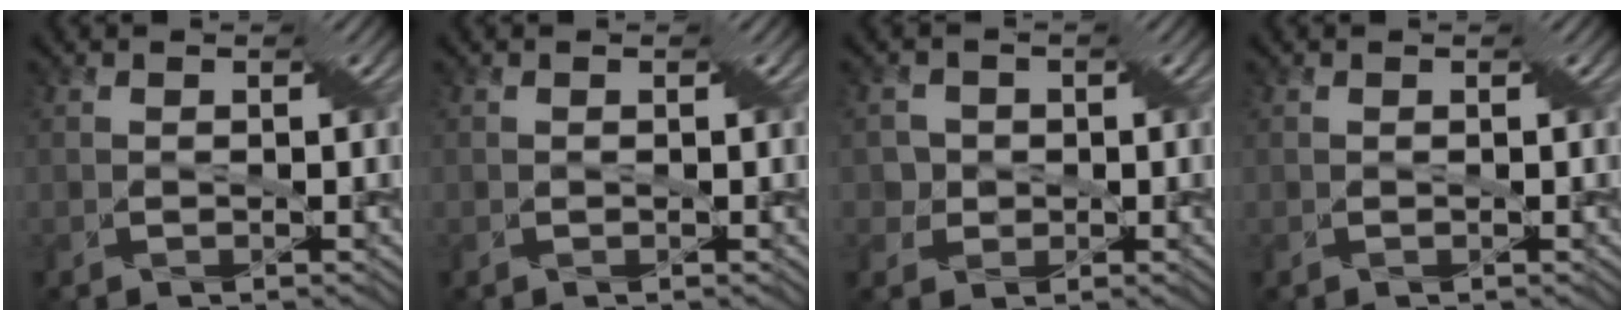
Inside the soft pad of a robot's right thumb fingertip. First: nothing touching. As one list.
[{"total": 0.0}, {"total": 3.6, "force": [0.3, 3.5, 0.8], "torque": [-0.027, 0.013, -0.002]}, {"total": 0.0}]